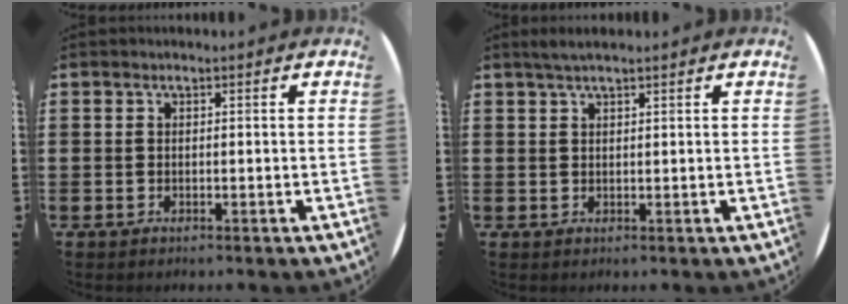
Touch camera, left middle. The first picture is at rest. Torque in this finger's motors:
{"motor_torque": [0.23, -0.12, 0.04, 0.04]}